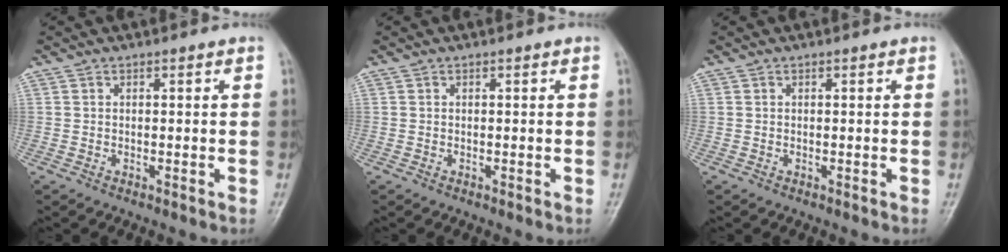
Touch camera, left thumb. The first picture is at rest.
{"total": 0.0}
{"total": 0.0}